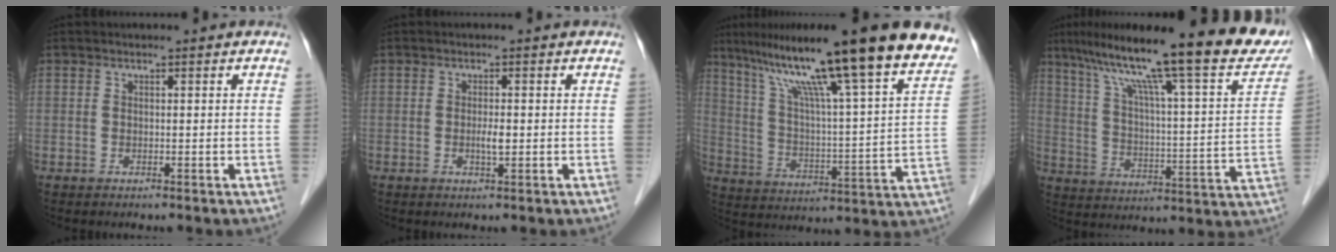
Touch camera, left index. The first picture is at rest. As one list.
[{"total": 1.7, "force": [-0.3, 0.3, 1.7], "torque": [-0.033, 0.000, -0.004]}, {"total": 27.5, "force": [20.5, 1.1, 18.3], "torque": [-0.295, -0.001, 0.295]}, {"total": 27.2, "force": [20.5, 2.4, 17.7], "torque": [-0.279, -0.001, 0.287]}]